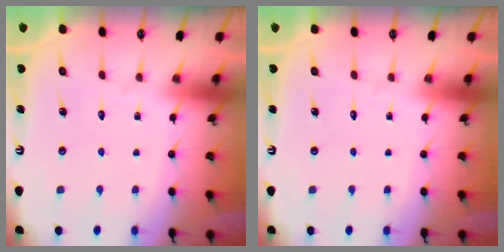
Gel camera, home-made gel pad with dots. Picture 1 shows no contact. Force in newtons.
{"total": 0.0}